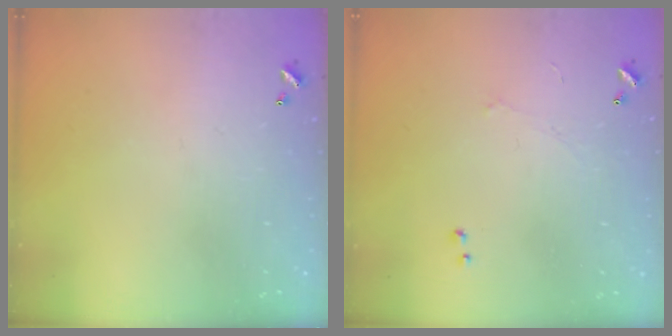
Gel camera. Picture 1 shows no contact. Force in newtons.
{"total": 1.0, "press": 0.9, "slide": 0.5}